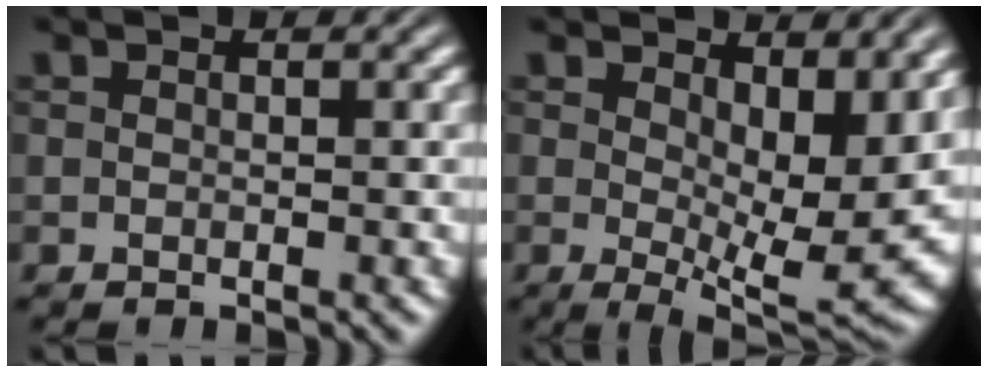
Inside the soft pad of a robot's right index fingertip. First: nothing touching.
{"total": 6.6, "force": [0.1, 1.7, 6.4], "torque": [-0.066, -0.030, 0.015]}